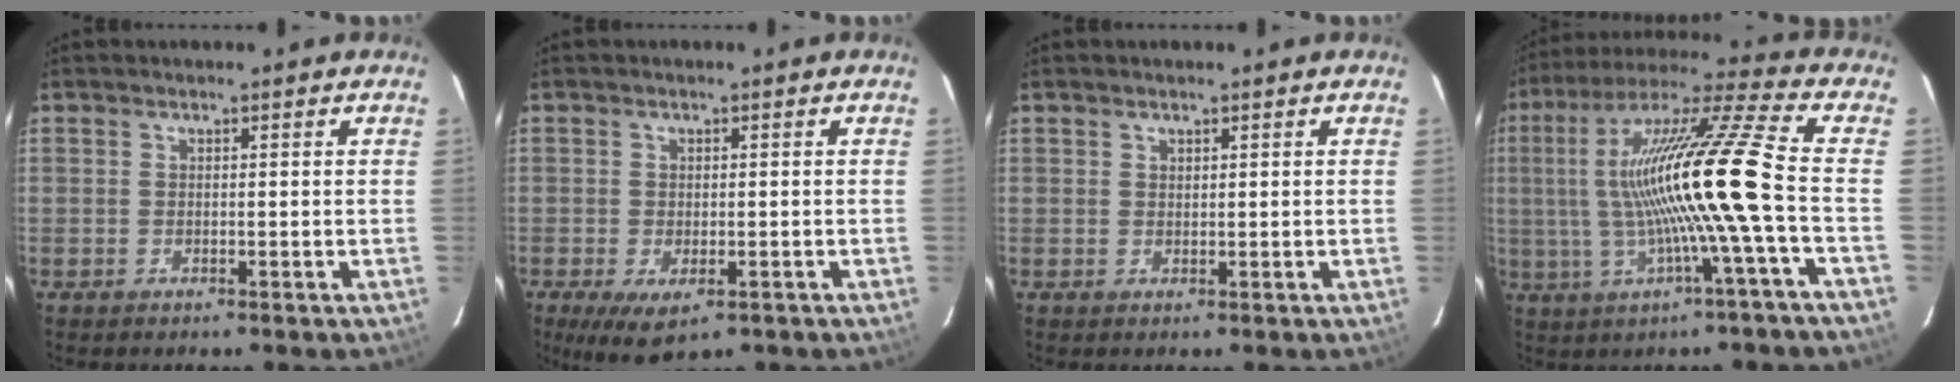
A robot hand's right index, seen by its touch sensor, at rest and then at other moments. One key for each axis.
{"total": 6.5, "fx": -3.2, "fy": 3.2, "fz": 4.6, "tx": -0.091, "ty": -0.030, "tz": -0.046}
{"total": 0.6, "fx": 0.5, "fy": 0.3, "fz": 0.0, "tx": 0.000, "ty": 0.001, "tz": 0.011}
{"total": 18.2, "fx": -1.5, "fy": -2.1, "fz": 18.1, "tx": -0.322, "ty": 0.001, "tz": -0.026}